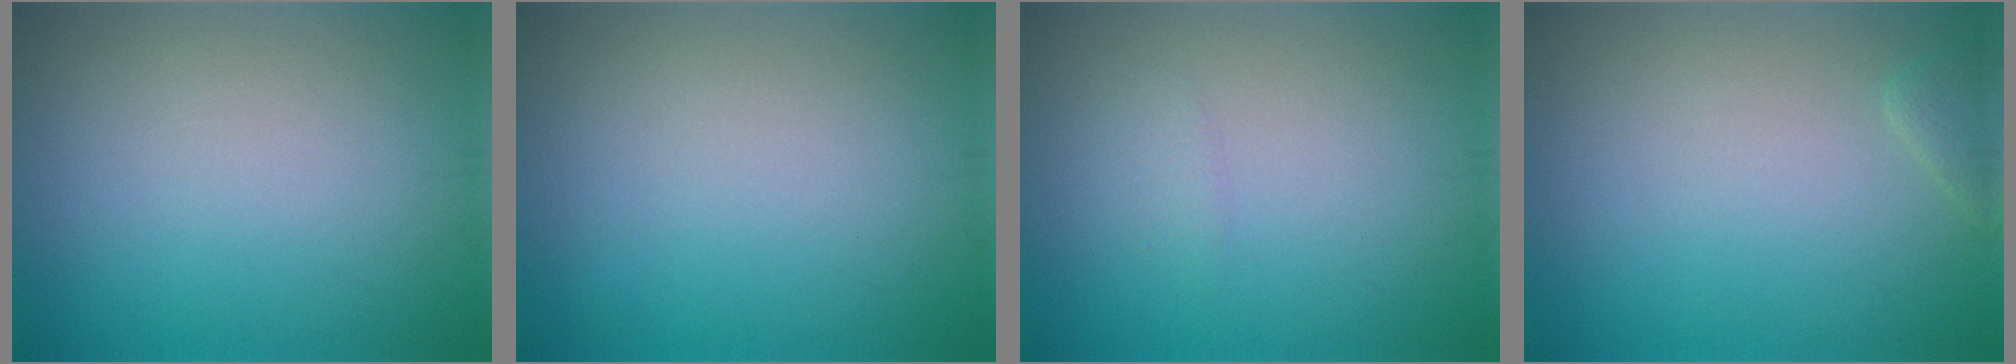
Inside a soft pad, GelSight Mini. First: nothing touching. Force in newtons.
{"total": 0.0}
{"total": 0.8, "press": 0.8, "slide": 0.1}
{"total": 1.1, "press": 1.1, "slide": 0.1}